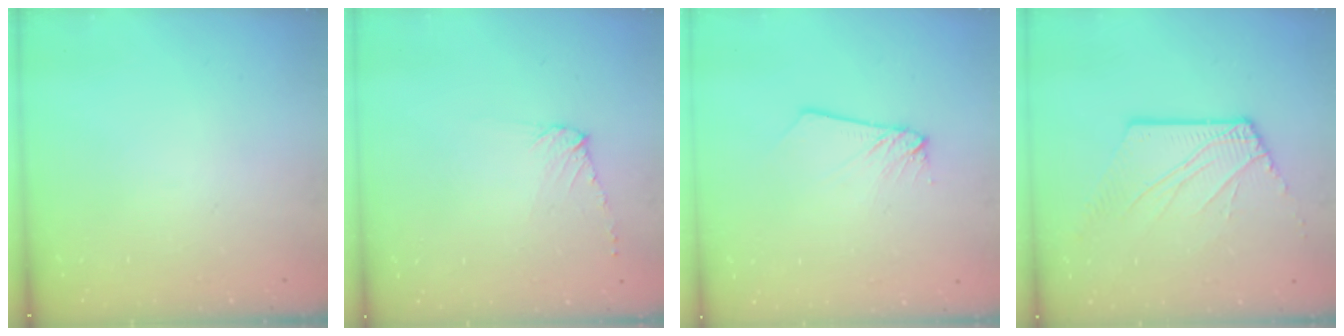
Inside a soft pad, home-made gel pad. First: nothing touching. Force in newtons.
{"total": 5.6, "press": 5.6, "slide": 0.6}
{"total": 2.2, "press": 2.2, "slide": 0.1}
{"total": 8.0, "press": 7.9, "slide": 0.9}